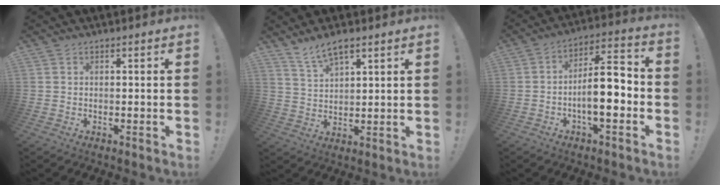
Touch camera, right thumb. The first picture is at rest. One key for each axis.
{"total": 6.5, "fx": 5.0, "fy": 1.8, "fz": 3.8, "tx": -0.074, "ty": -0.021, "tz": 0.092}
{"total": 12.5, "fx": -3.1, "fy": 4.2, "fz": 11.4, "tx": -0.184, "ty": 0.010, "tz": -0.056}